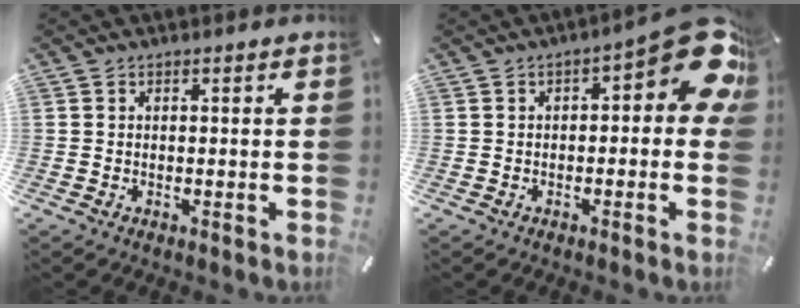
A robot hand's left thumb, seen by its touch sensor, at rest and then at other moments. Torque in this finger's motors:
{"motor_torque": [0.38, 0.39, 0.26, -0.03, 0.00]}